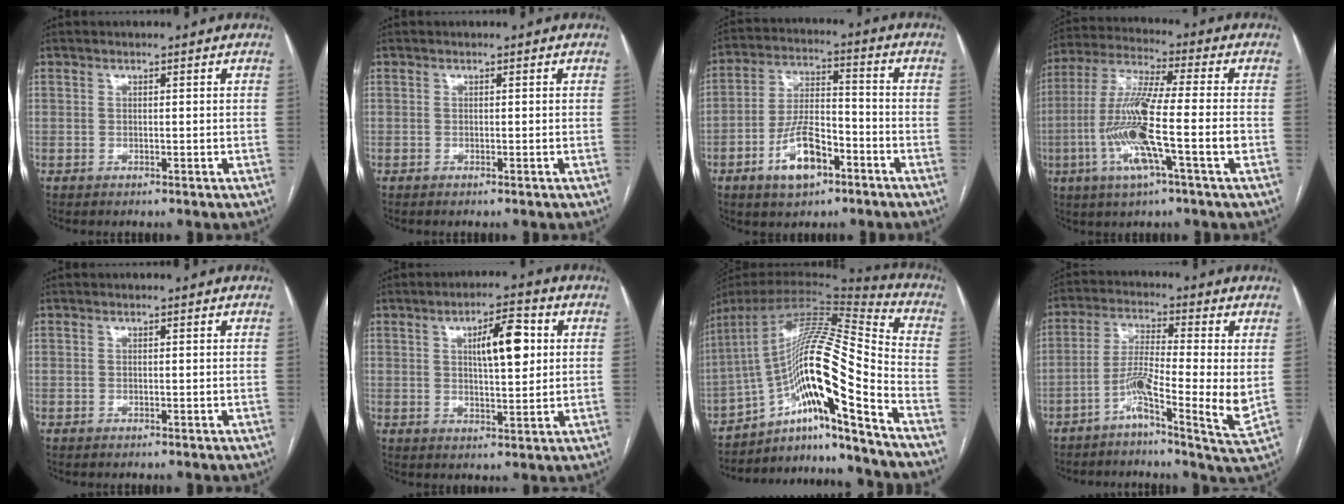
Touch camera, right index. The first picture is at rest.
{"total": 0.0}
{"total": 10.1, "force": [-5.1, 4.1, 7.7], "torque": [-0.157, 0.009, -0.088]}
{"total": 14.4, "force": [-3.7, 0.4, 13.9], "torque": [-0.281, -0.006, -0.076]}
{"total": 0.0}
{"total": 7.9, "force": [2.1, 2.1, 7.3], "torque": [-0.116, 0.012, 0.037]}
{"total": 19.7, "force": [-11.0, -0.4, 16.3], "torque": [-0.296, 0.020, -0.191]}
{"total": 9.0, "force": [-2.2, 0.2, 8.7], "torque": [-0.160, 0.001, -0.049]}